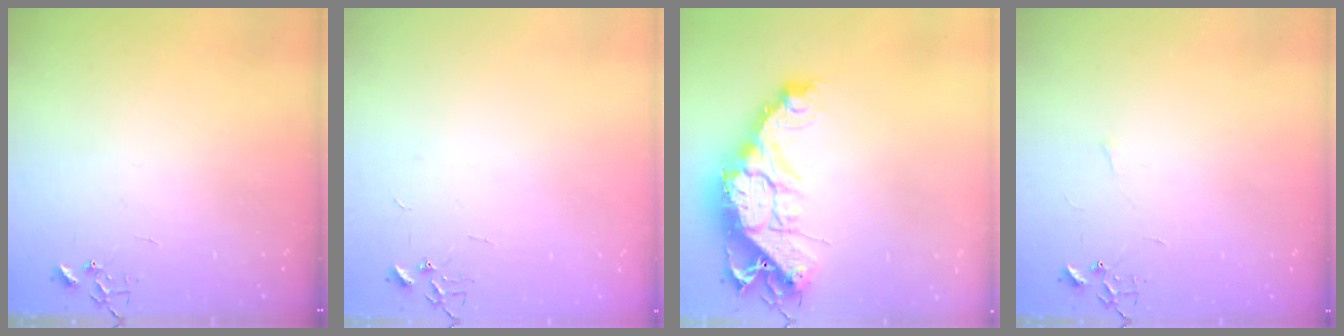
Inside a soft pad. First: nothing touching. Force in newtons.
{"total": 2.4, "press": 2.4, "slide": 0.3}
{"total": 18.5, "press": 18.4, "slide": 2.0}
{"total": 3.3, "press": 3.2, "slide": 0.5}